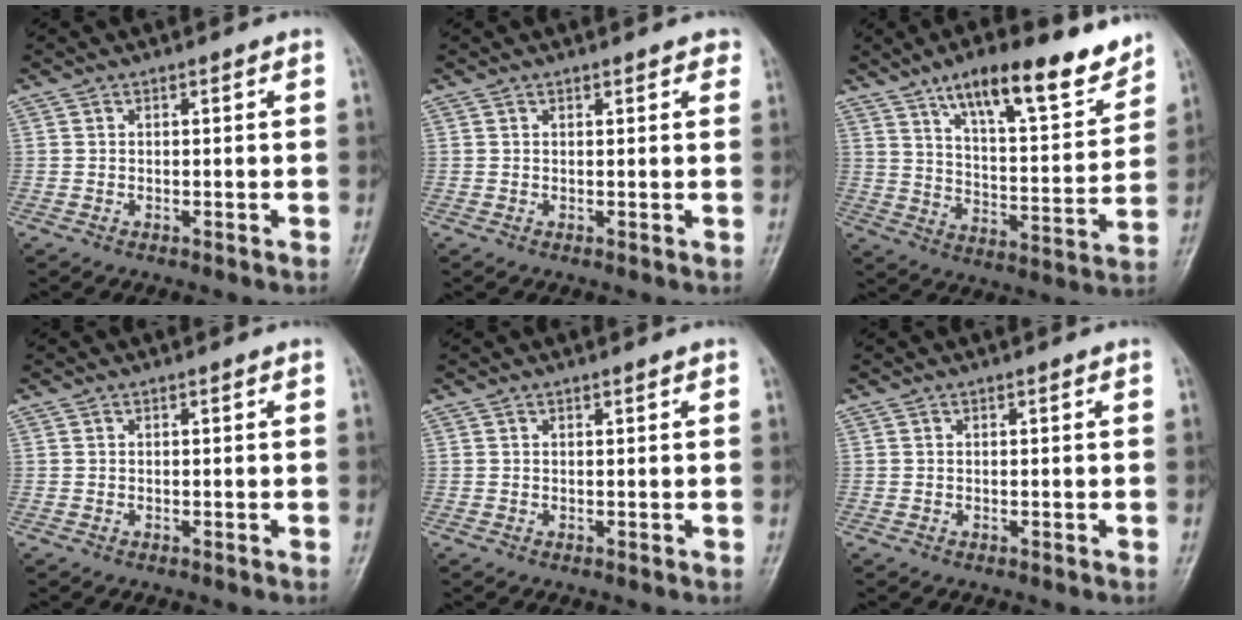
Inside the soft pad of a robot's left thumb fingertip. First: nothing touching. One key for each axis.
{"total": 1.9, "fx": 1.4, "fy": 0.8, "fz": 1.0, "tx": -0.001, "ty": -0.001, "tz": 0.012}
{"total": 17.9, "fx": 12.2, "fy": 5.2, "fz": 12.0, "tx": -0.146, "ty": -0.063, "tz": 0.196}
{"total": 0.0}
{"total": 0.5, "fx": 0.4, "fy": 0.1, "fz": 0.4, "tx": -0.005, "ty": -0.001, "tz": 0.005}
{"total": 0.0}